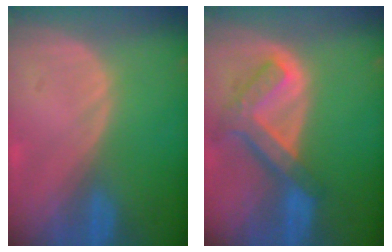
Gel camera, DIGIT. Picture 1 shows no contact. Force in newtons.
{"total": 7.6, "press": 6.4, "slide": 4.0}